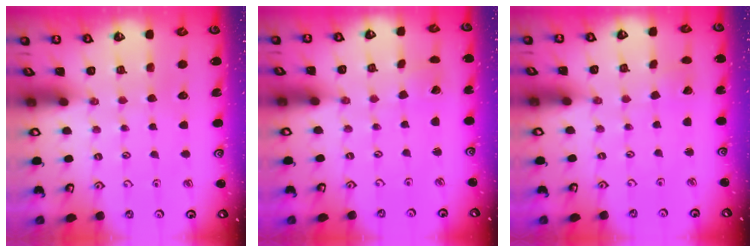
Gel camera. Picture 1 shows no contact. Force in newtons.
{"total": 1.0, "press": 1.0, "slide": 0.1}
{"total": 0.5, "press": 0.5, "slide": 0.0}